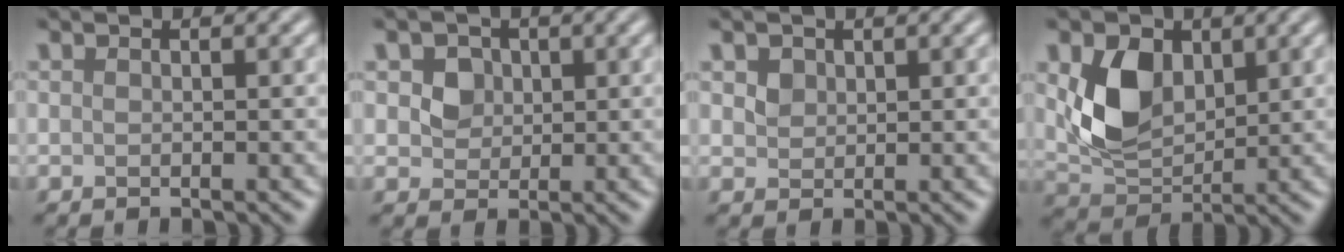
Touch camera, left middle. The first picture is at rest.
{"total": 4.0, "force": [1.7, 3.0, 2.0], "torque": [-0.041, 0.011, 0.024]}
{"total": 1.9, "force": [1.1, 1.4, 0.8], "torque": [-0.024, 0.005, 0.025]}
{"total": 6.2, "force": [1.6, 4.4, 4.1], "torque": [-0.094, -0.002, 0.037]}